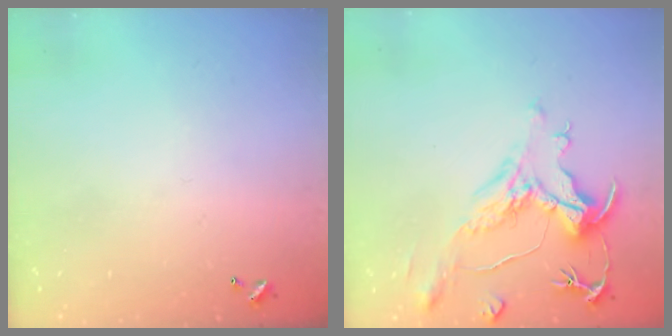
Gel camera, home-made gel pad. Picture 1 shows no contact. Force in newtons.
{"total": 1.6, "press": 0.1, "slide": 1.6}